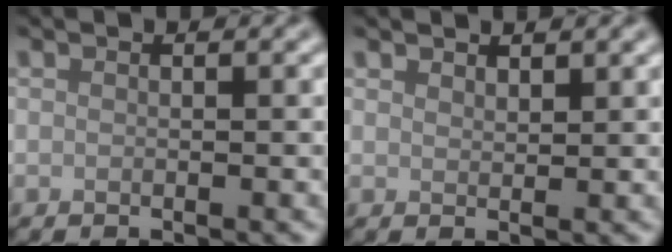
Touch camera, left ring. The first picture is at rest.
{"total": 1.3, "force": [1.3, 0.2, 0.2], "torque": [-0.002, 0.001, 0.022]}